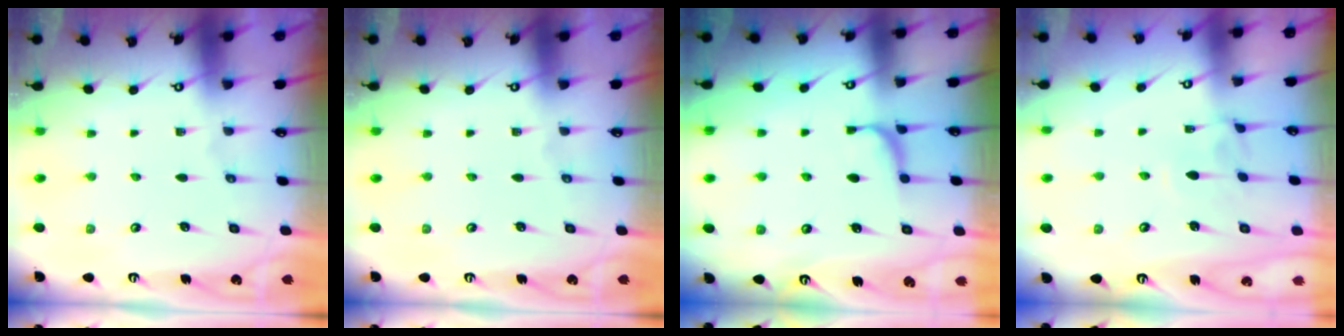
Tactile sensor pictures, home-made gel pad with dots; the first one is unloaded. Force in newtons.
{"total": 0.0}
{"total": 1.9, "press": 1.8, "slide": 0.6}
{"total": 4.1, "press": 4.1, "slide": 0.2}